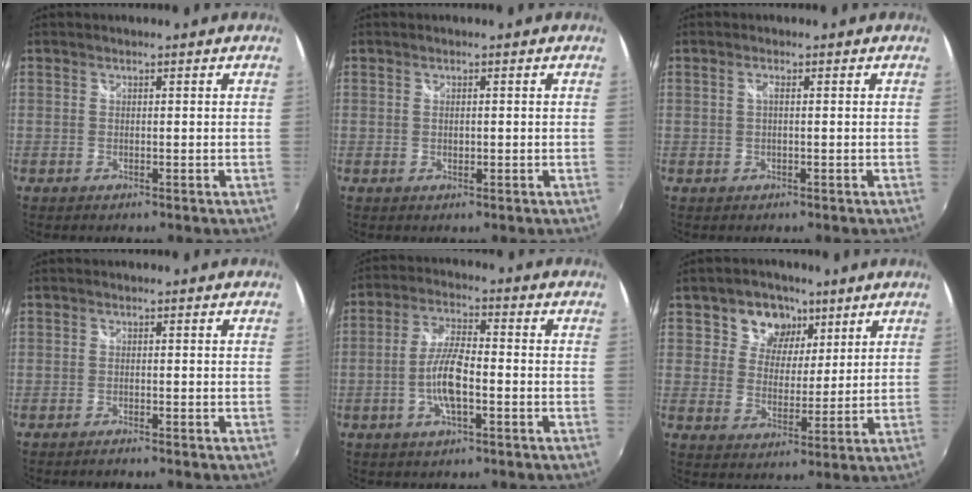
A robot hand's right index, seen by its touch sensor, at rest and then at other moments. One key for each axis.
{"total": 0.7, "fx": 0.0, "fy": 0.6, "fz": 0.4, "tx": -0.006, "ty": -0.001, "tz": 0.001}
{"total": 0.9, "fx": 0.1, "fy": 0.0, "fz": 0.9, "tx": -0.016, "ty": 0.002, "tz": -0.001}
{"total": 1.6, "fx": -1.4, "fy": -0.1, "fz": 0.8, "tx": -0.022, "ty": -0.005, "tz": -0.030}
{"total": 8.0, "fx": -2.4, "fy": 2.2, "fz": 7.3, "tx": -0.149, "ty": 0.005, "tz": -0.047}
{"total": 8.3, "fx": 4.3, "fy": 6.6, "fz": 2.6, "tx": -0.047, "ty": 0.009, "tz": 0.071}